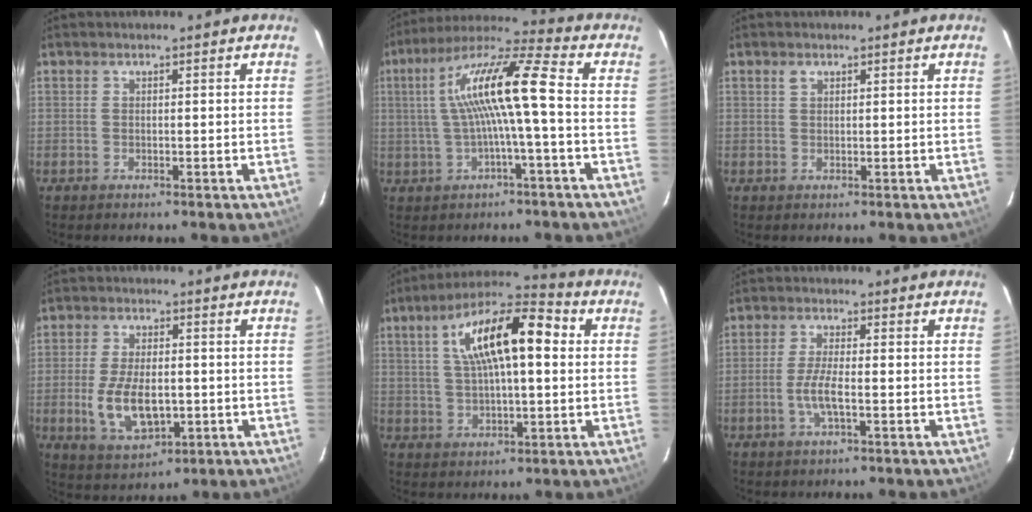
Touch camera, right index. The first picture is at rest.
{"total": 13.3, "force": [0.6, 0.9, 13.3], "torque": [-0.255, 0.022, 0.013]}
{"total": 1.0, "force": [0.6, 0.7, 0.5], "torque": [-0.010, 0.003, 0.011]}
{"total": 10.6, "force": [-2.0, 5.3, 9.0], "torque": [-0.183, -0.010, -0.027]}
{"total": 16.8, "force": [4.3, 6.0, 15.1], "torque": [-0.261, 0.033, 0.065]}
{"total": 4.9, "force": [-1.5, 0.8, 4.6], "torque": [-0.093, -0.003, -0.030]}